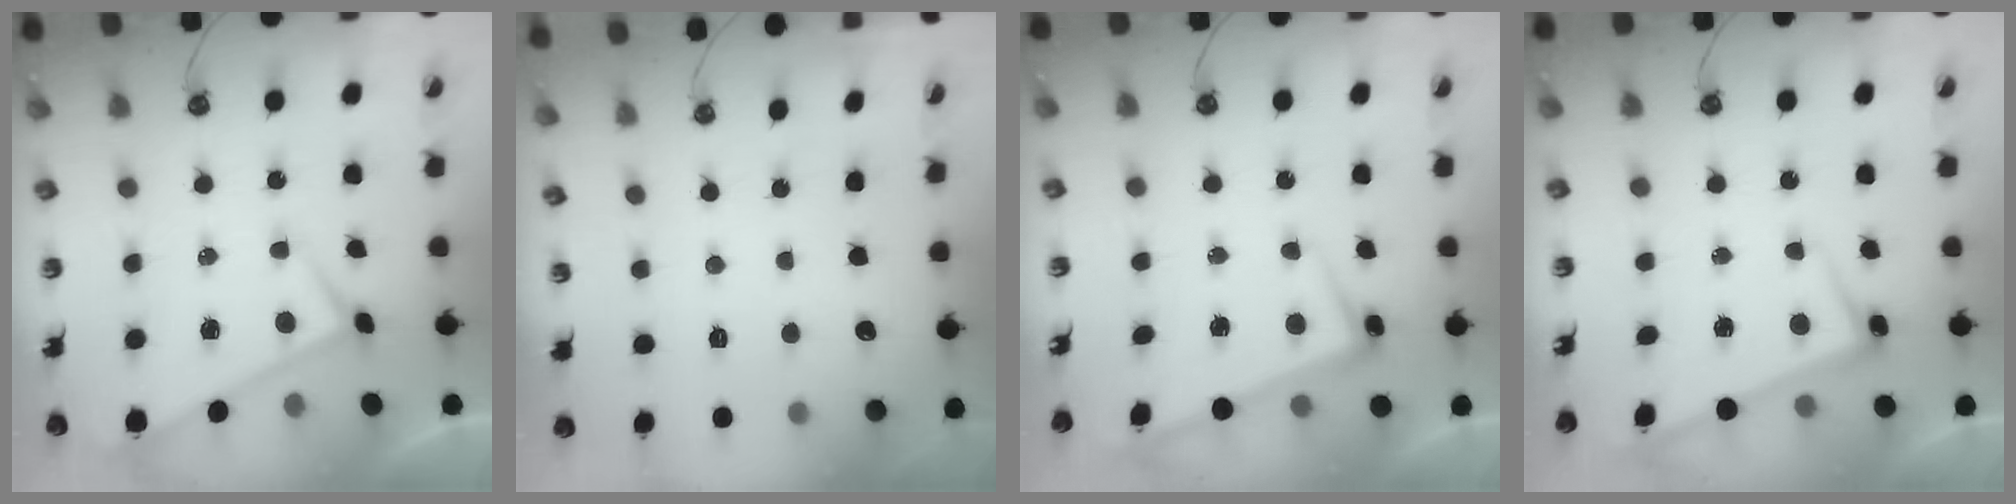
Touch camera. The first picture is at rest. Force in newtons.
{"total": 0.0}
{"total": 2.3, "press": 2.2, "slide": 0.7}
{"total": 2.7, "press": 2.6, "slide": 0.6}